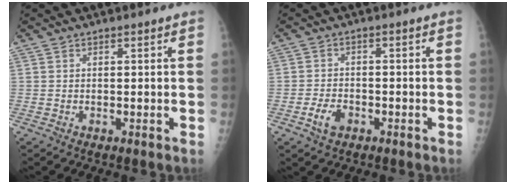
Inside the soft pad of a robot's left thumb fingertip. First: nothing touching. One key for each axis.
{"total": 4.1, "fx": -2.1, "fy": 2.6, "fz": 2.5, "tx": -0.042, "ty": 0.014, "tz": -0.036}